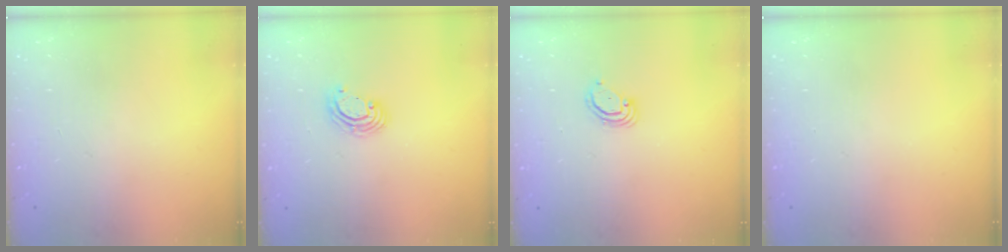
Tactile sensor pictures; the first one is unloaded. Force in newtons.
{"total": 3.6, "press": 3.6, "slide": 0.2}
{"total": 2.9, "press": 2.9, "slide": 0.3}
{"total": 0.0}